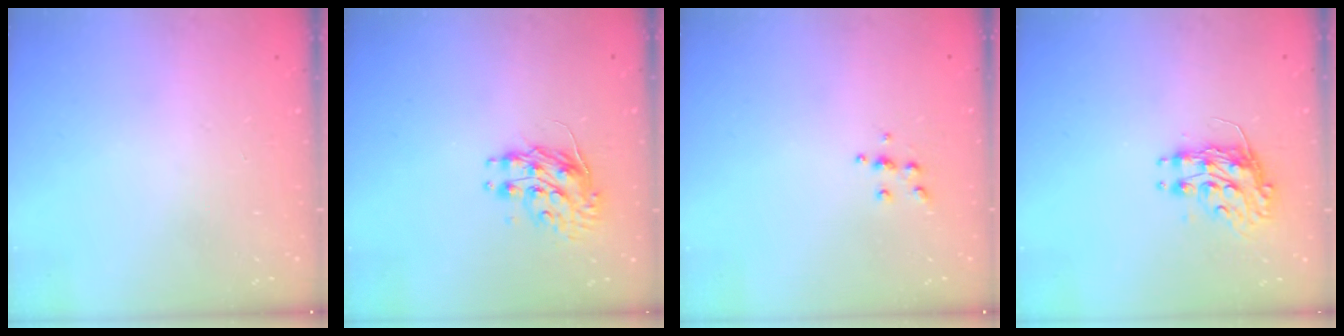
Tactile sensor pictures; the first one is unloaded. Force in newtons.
{"total": 8.9, "press": 8.9, "slide": 0.3}
{"total": 5.3, "press": 5.2, "slide": 0.5}
{"total": 8.7, "press": 8.7, "slide": 0.5}